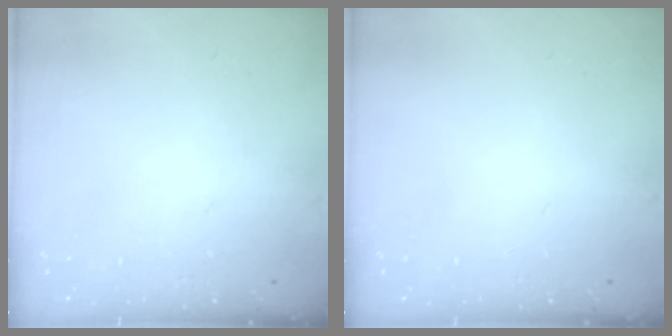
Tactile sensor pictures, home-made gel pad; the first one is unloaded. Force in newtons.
{"total": 0.0}